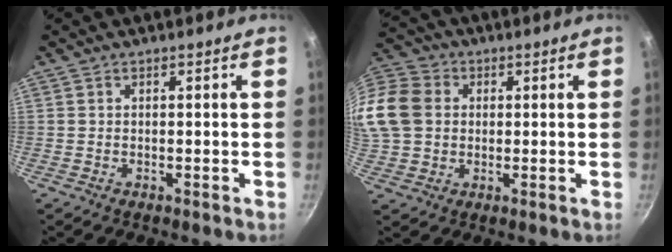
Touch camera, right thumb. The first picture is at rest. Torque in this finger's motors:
{"motor_torque": [-0.32, 1.84, 0.62, -0.49, 0.24]}